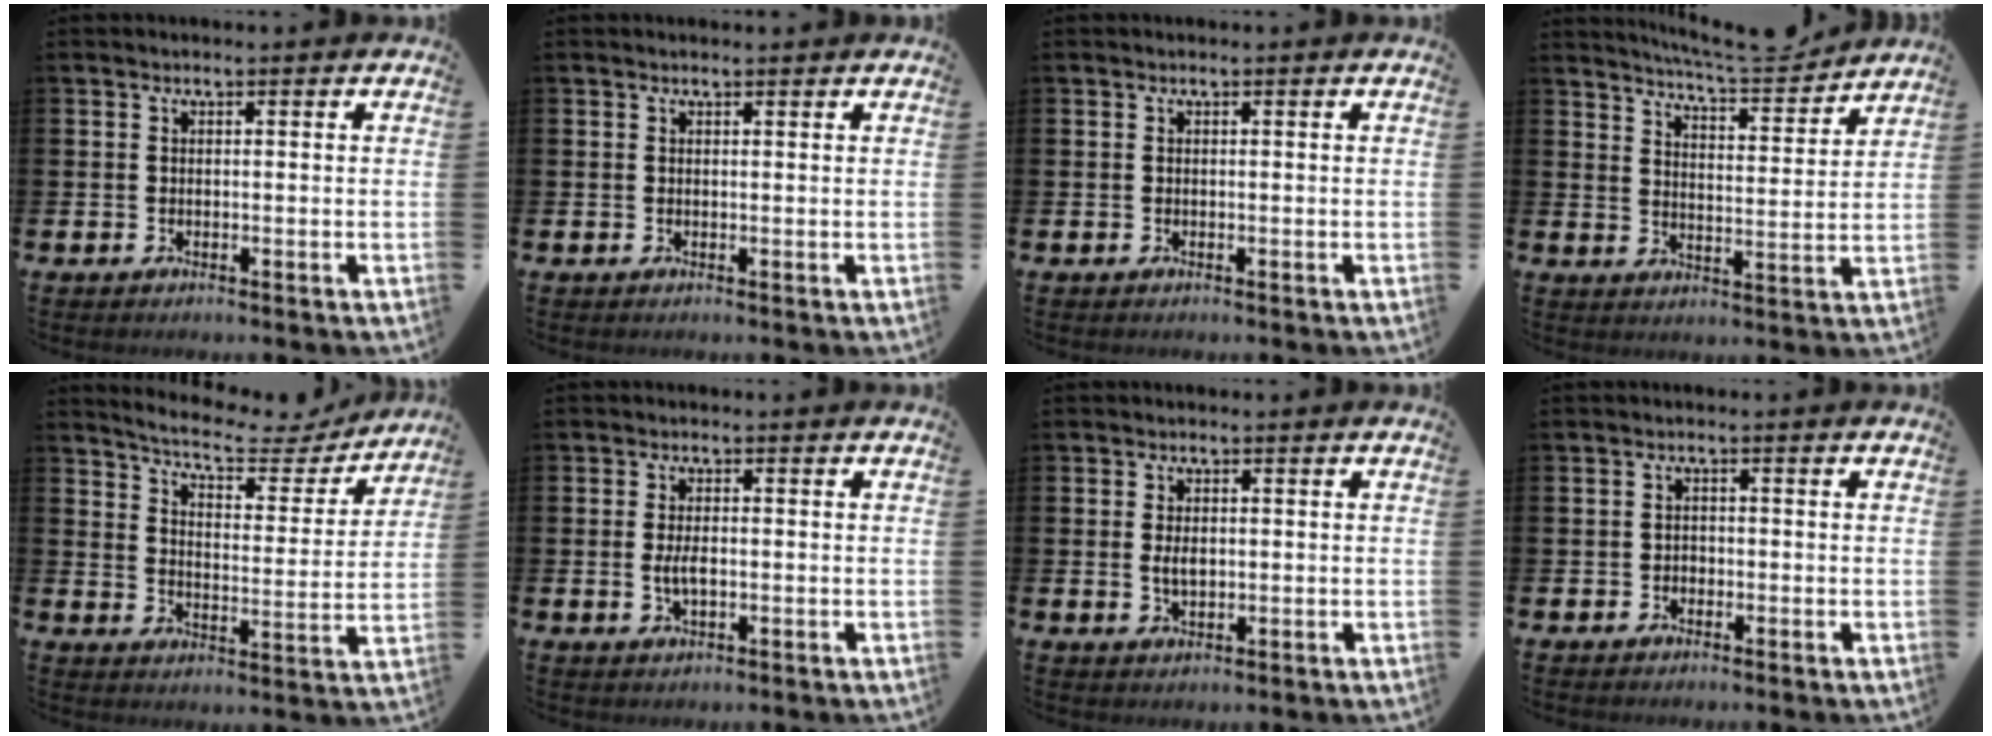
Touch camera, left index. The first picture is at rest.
{"total": 0.6, "force": [0.5, 0.0, 0.2], "torque": [-0.003, 0.001, 0.010]}
{"total": 0.0}
{"total": 6.8, "force": [6.6, 0.3, 1.5], "torque": [-0.038, -0.044, 0.115]}
{"total": 6.5, "force": [6.0, 1.5, 2.1], "torque": [-0.058, -0.046, 0.096]}
{"total": 2.8, "force": [-0.2, 1.3, 2.5], "torque": [-0.044, 0.001, -0.005]}
{"total": 2.2, "force": [0.2, 1.3, 1.8], "torque": [-0.027, 0.001, 0.000]}
{"total": 1.1, "force": [-0.6, 0.9, 0.2], "torque": [-0.004, 0.002, -0.013]}